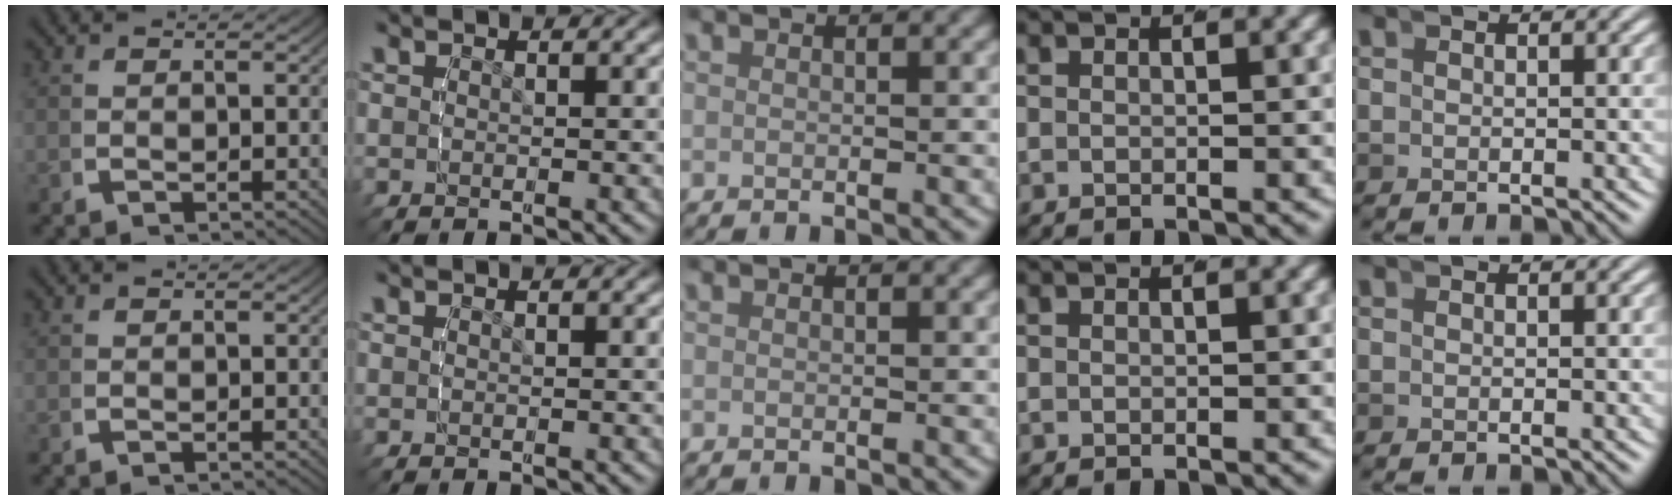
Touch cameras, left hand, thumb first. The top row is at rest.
{}